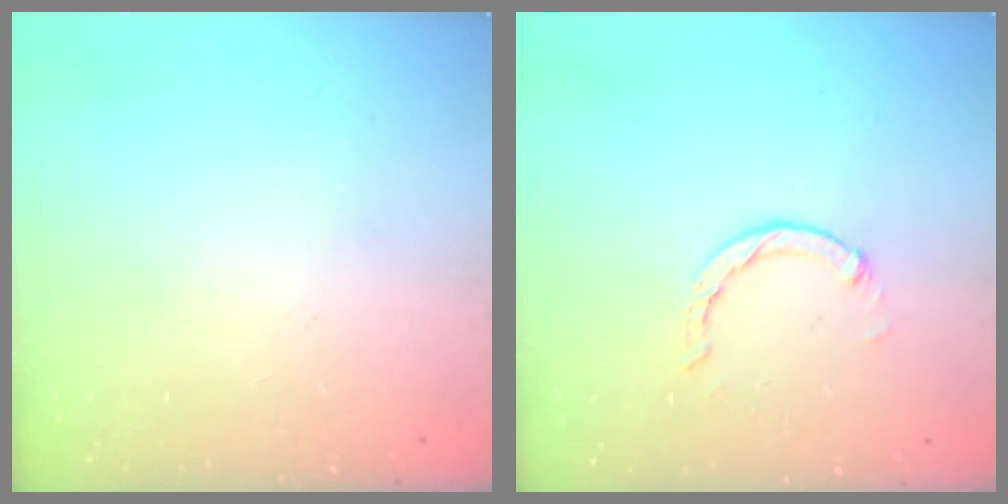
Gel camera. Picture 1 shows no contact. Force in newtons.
{"total": 2.7, "press": 2.7, "slide": 0.5}